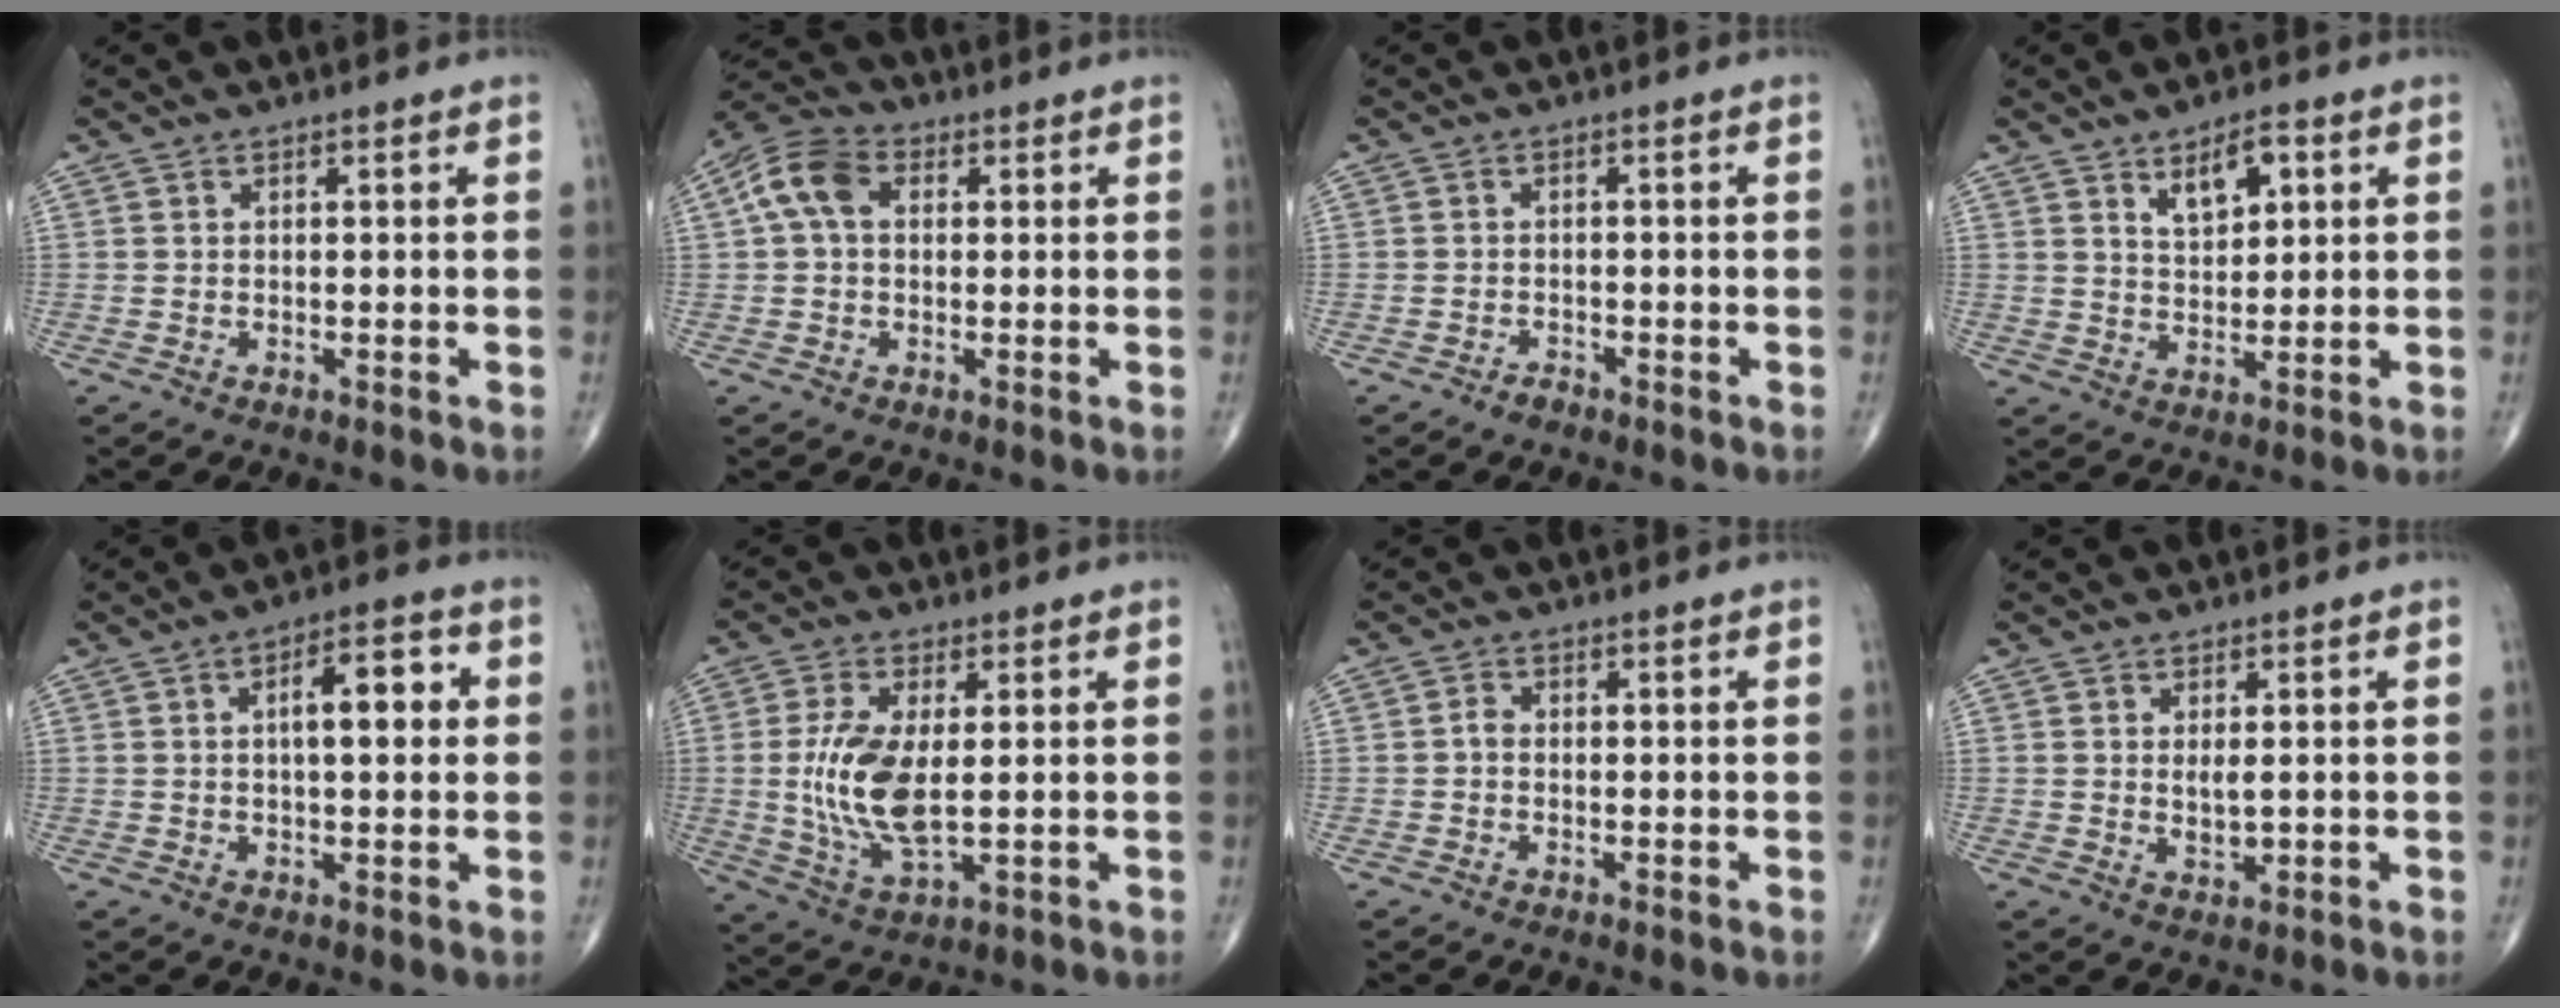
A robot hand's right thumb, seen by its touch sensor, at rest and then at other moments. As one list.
[{"total": 7.8, "force": [1.4, 5.3, 5.5], "torque": [-0.110, 0.025, 0.019]}, {"total": 1.4, "force": [-1.2, 0.8, 0.4], "torque": [-0.008, 0.005, -0.021]}, {"total": 6.3, "force": [3.0, 3.1, 4.6], "torque": [-0.060, -0.017, 0.051]}, {"total": 8.6, "force": [1.5, 3.4, 7.8], "torque": [-0.098, 0.016, 0.016]}, {"total": 11.4, "force": [0.4, 4.9, 10.3], "torque": [-0.216, -0.014, 0.014]}, {"total": 1.3, "force": [-0.3, 0.9, 0.8], "torque": [-0.010, 0.003, -0.010]}, {"total": 2.7, "force": [0.4, 1.1, 2.4], "torque": [-0.039, -0.009, 0.012]}]